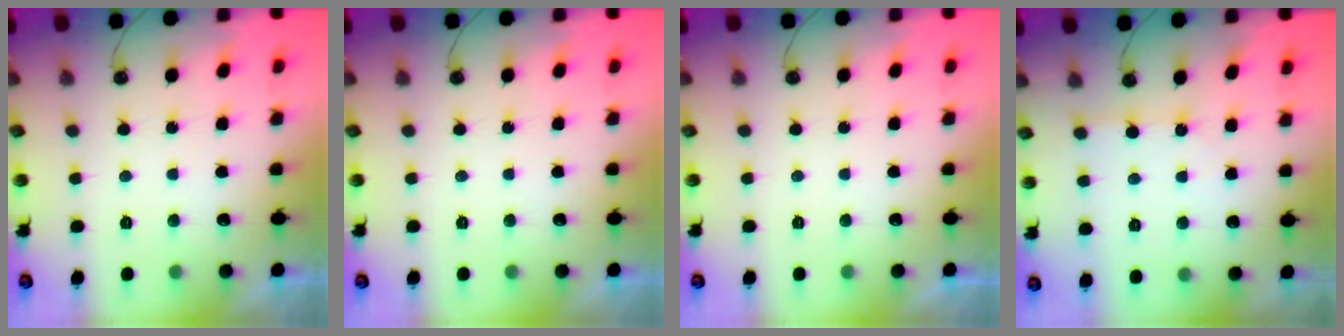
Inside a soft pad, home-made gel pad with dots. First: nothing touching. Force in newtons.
{"total": 0.0}
{"total": 0.0}
{"total": 2.9, "press": 2.9, "slide": 0.4}